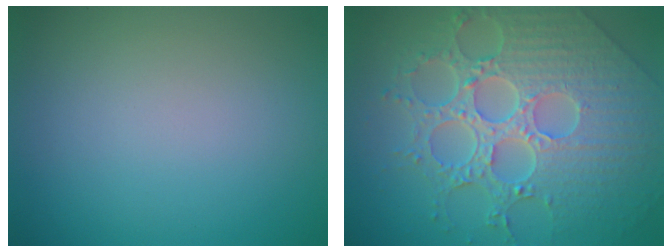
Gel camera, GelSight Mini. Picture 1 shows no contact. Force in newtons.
{"total": 9.1, "press": 6.6, "slide": 6.2}